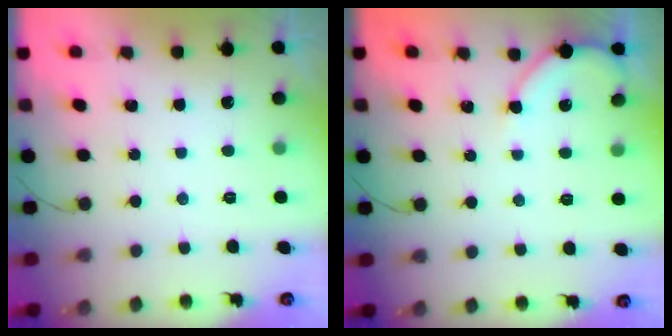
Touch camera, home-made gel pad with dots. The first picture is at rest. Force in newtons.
{"total": 4.6, "press": 4.6, "slide": 0.7}